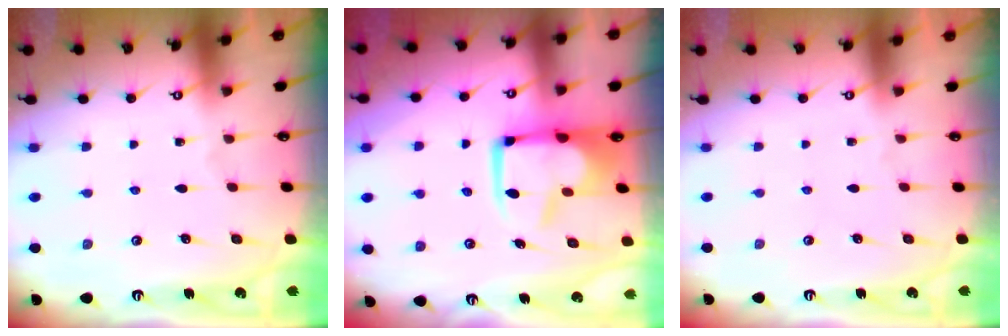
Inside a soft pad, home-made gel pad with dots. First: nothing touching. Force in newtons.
{"total": 4.9, "press": 4.7, "slide": 1.4}
{"total": 1.6, "press": 1.4, "slide": 0.7}